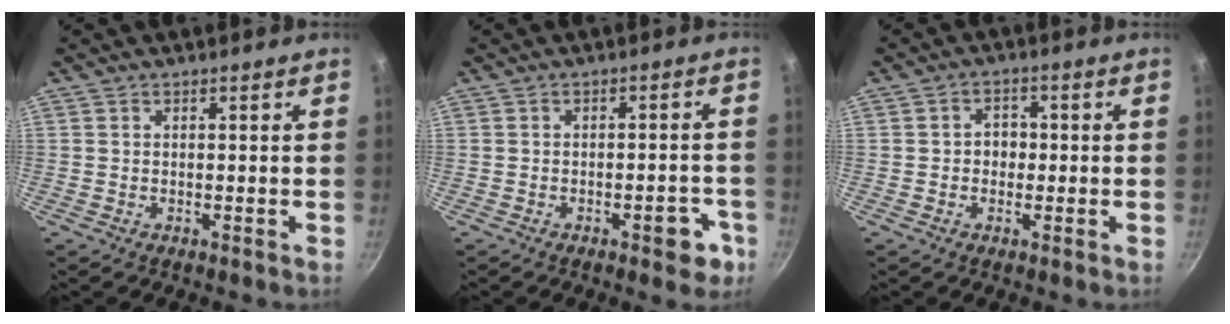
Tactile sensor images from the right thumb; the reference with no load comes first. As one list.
[{"total": 5.7, "force": [-2.8, 2.3, 4.4], "torque": [-0.037, 0.022, -0.030]}, {"total": 3.5, "force": [-0.3, 2.9, 1.8], "torque": [-0.003, 0.011, -0.007]}]